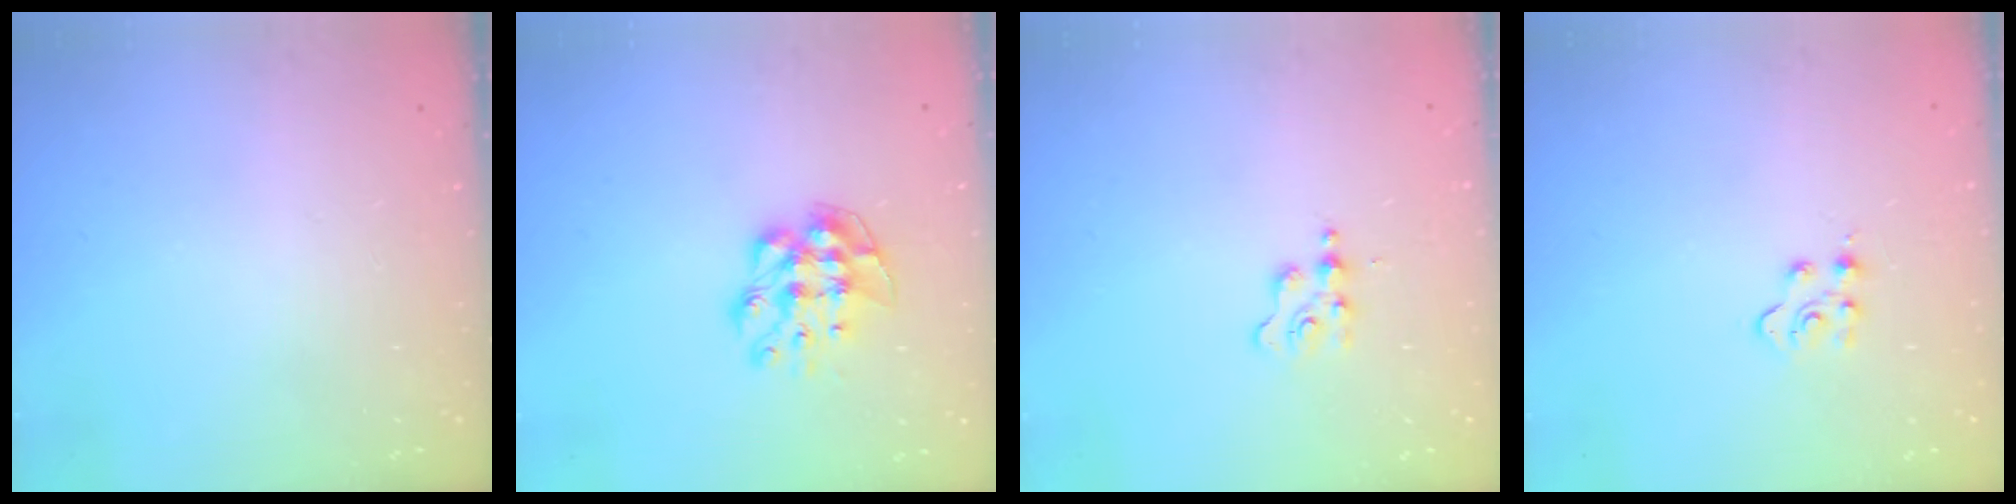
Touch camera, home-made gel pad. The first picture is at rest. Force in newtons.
{"total": 9.5, "press": 9.4, "slide": 0.6}
{"total": 1.7, "press": 1.7, "slide": 0.3}
{"total": 3.9, "press": 3.8, "slide": 0.5}